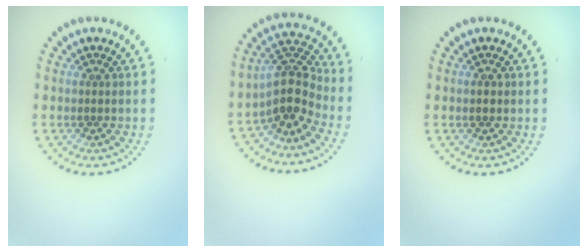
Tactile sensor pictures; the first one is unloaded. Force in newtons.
{"total": 4.0, "press": 3.3, "slide": 2.3}
{"total": 1.1, "press": 1.1, "slide": 0.1}